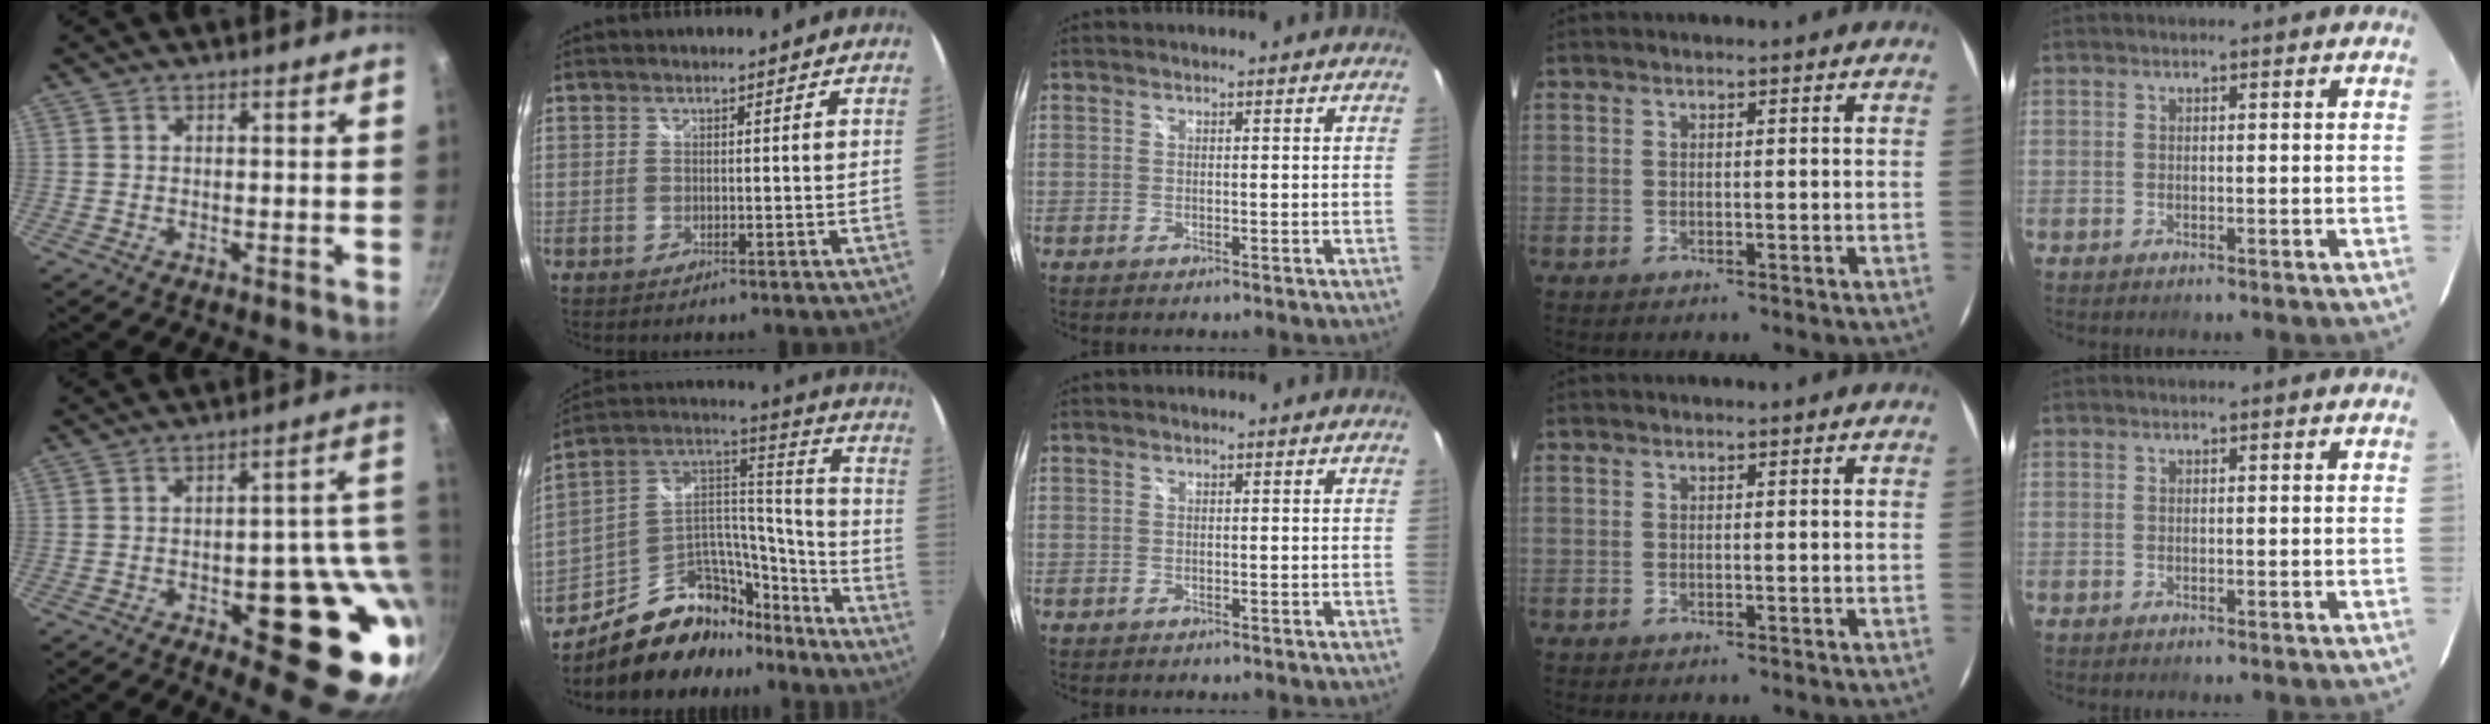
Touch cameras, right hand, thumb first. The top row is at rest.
{"thumb": {"total": 20.2, "force": [-3.8, 7.9, 18.3], "torque": [-0.168, 0.004, -0.044]}, "index": {"total": 21.3, "force": [-14.5, 12.2, 9.6], "torque": [-0.181, 0.070, -0.219]}}